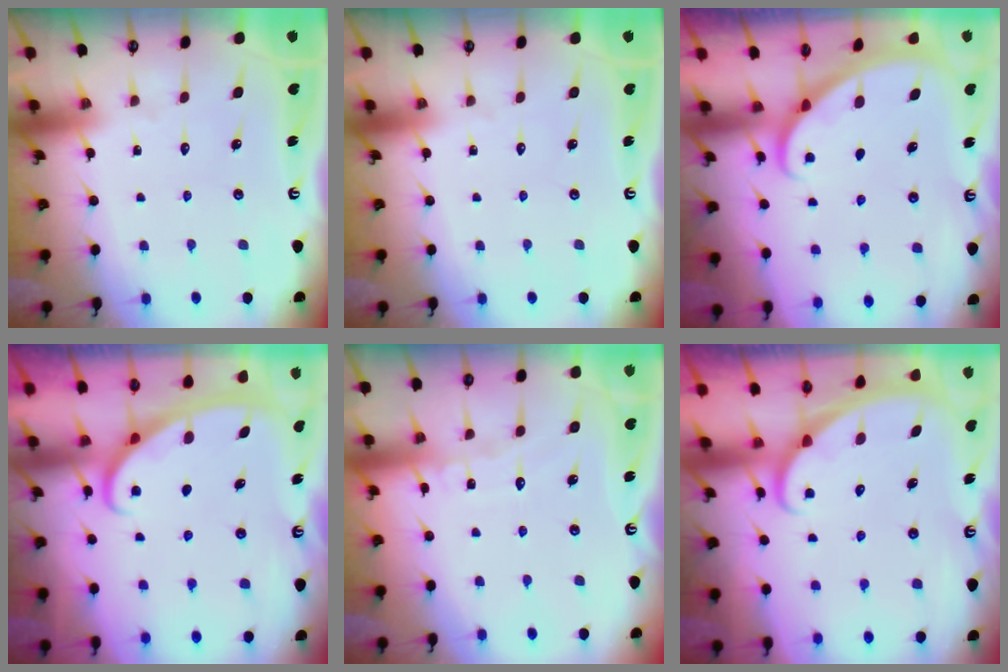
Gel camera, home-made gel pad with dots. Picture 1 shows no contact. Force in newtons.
{"total": 0.0}
{"total": 2.0, "press": 2.0, "slide": 0.1}
{"total": 2.8, "press": 2.8, "slide": 0.4}
{"total": 6.0, "press": 6.0, "slide": 0.6}
{"total": 1.6, "press": 1.6, "slide": 0.0}